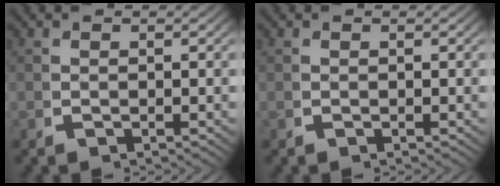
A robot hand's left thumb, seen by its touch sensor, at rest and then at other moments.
{"total": 0.0}